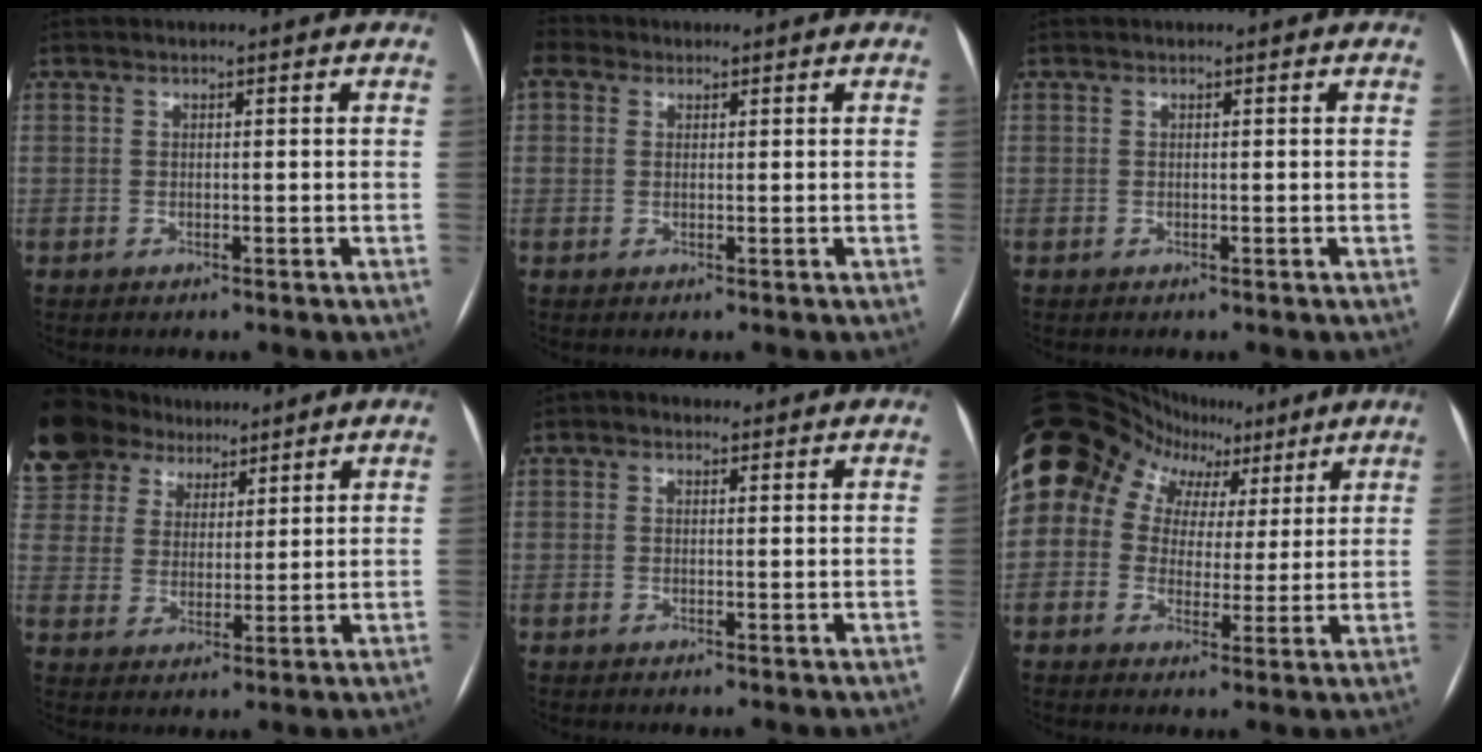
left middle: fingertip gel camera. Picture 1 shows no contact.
{"total": 2.8, "force": [1.5, 2.2, 1.0], "torque": [-0.027, 0.019, 0.032]}
{"total": 0.0}
{"total": 18.5, "force": [13.7, 10.5, 6.4], "torque": [-0.185, 0.054, 0.258]}
{"total": 1.7, "force": [1.0, 1.2, 0.6], "torque": [-0.014, 0.018, 0.013]}
{"total": 22.7, "force": [10.5, 17.1, 10.7], "torque": [-0.259, 0.113, 0.185]}